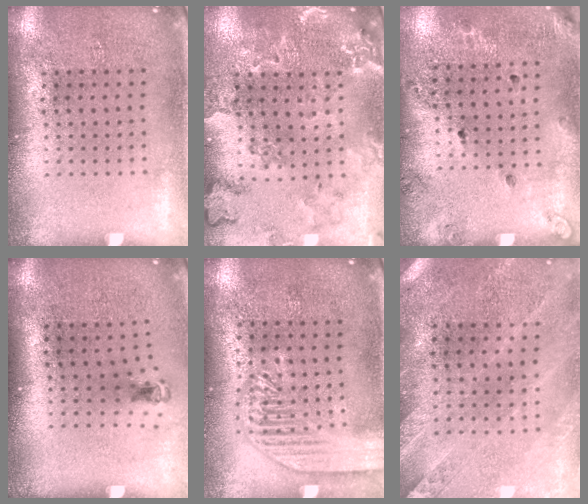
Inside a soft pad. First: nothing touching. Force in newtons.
{"total": 1.1, "press": 1.1, "slide": 0.2}
{"total": 1.6, "press": 1.3, "slide": 0.9}
{"total": 0.7, "press": 0.4, "slide": 0.6}
{"total": 2.0, "press": 2.0, "slide": 0.2}
{"total": 0.6, "press": 0.6, "slide": 0.2}